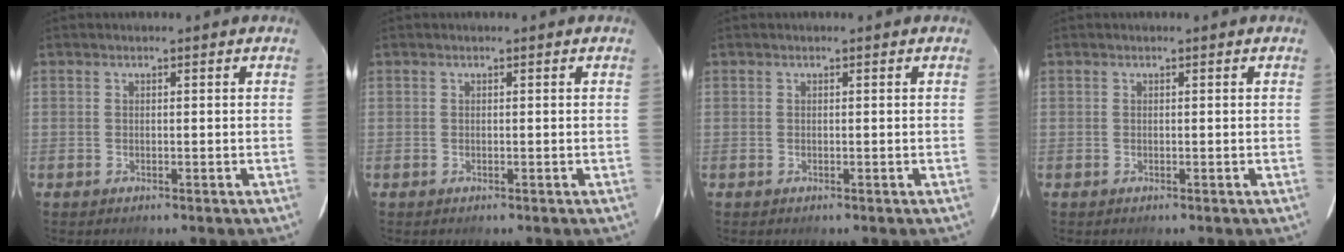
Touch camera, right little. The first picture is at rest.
{"total": 0.0}
{"total": 0.0}
{"total": 0.0}